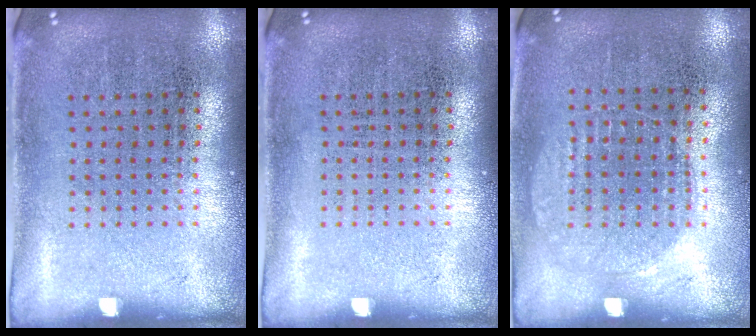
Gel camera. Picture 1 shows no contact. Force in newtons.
{"total": 0.0}
{"total": 1.0, "press": 0.9, "slide": 0.3}